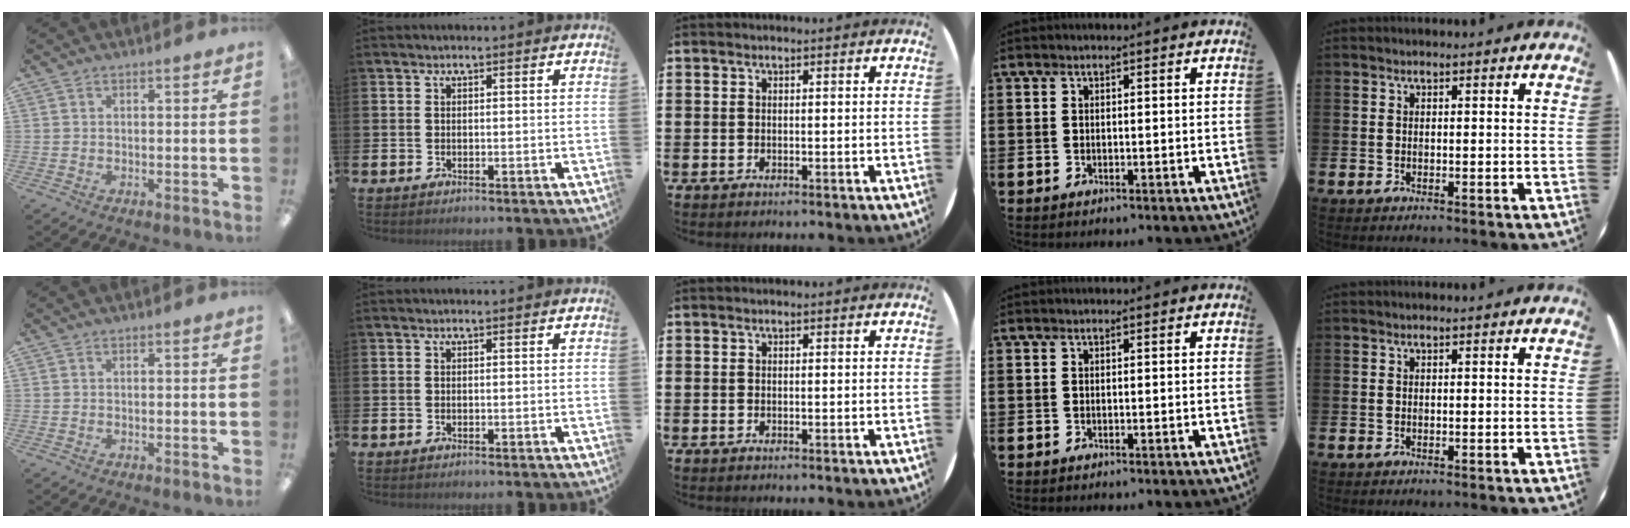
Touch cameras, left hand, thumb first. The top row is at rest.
{}